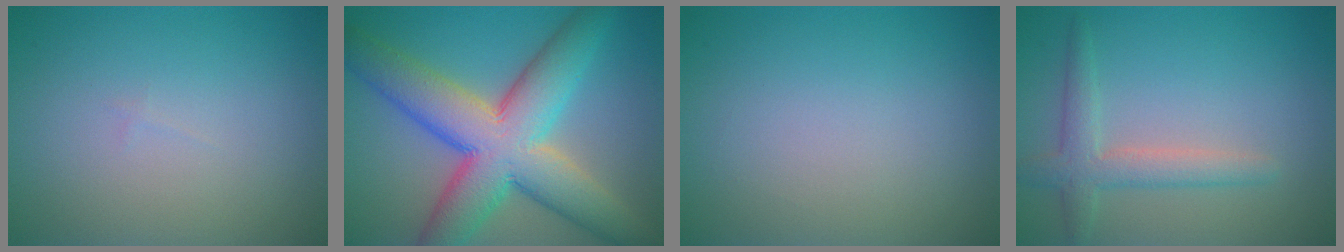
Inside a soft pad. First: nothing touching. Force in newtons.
{"total": 11.7, "press": 11.6, "slide": 0.5}
{"total": 0.0}
{"total": 3.0, "press": 3.0, "slide": 0.1}